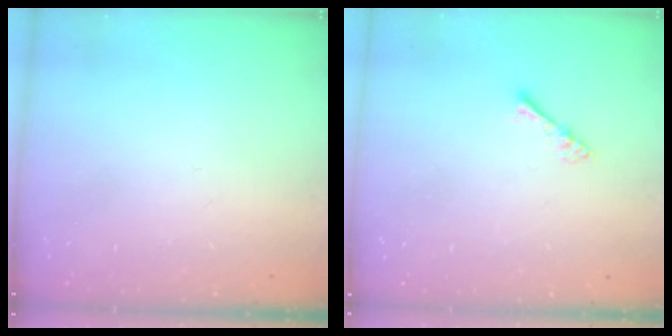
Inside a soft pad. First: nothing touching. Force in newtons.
{"total": 3.5, "press": 3.5, "slide": 0.6}